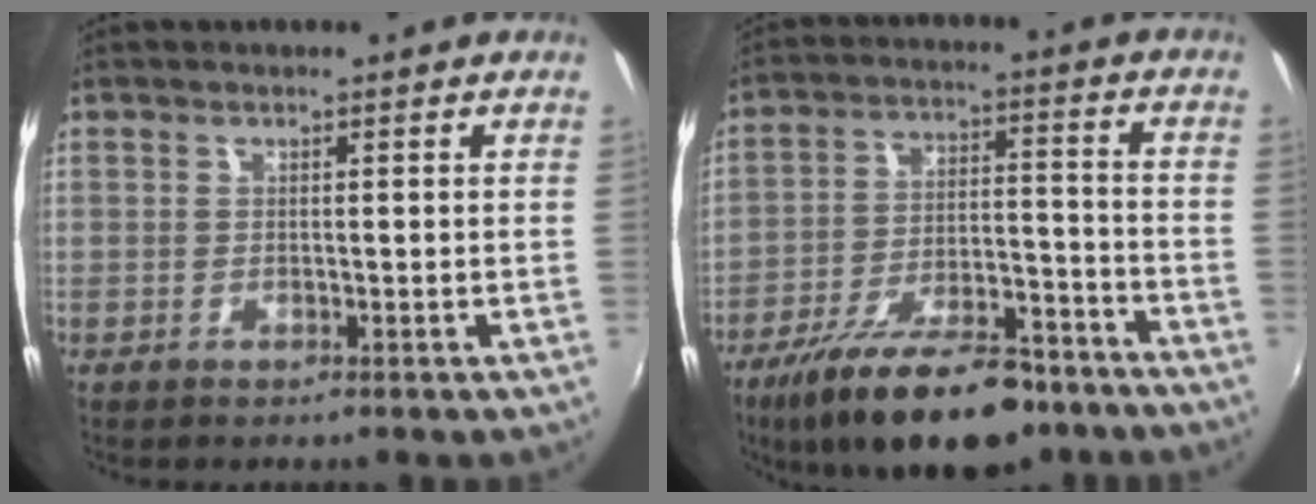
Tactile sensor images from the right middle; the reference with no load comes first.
{"total": 20.6, "force": [-15.3, 7.0, 11.9], "torque": [-0.215, -0.021, -0.230]}